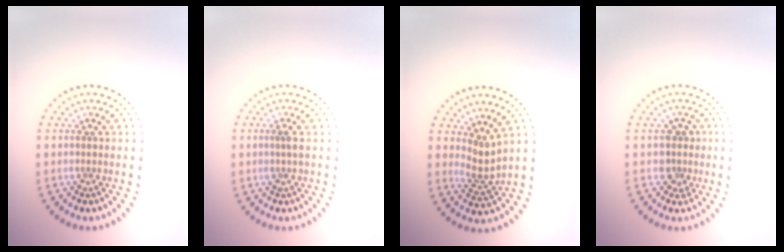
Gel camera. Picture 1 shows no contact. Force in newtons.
{"total": 1.1, "press": 0.8, "slide": 0.7}
{"total": 2.3, "press": 1.6, "slide": 1.7}
{"total": 2.0, "press": 1.7, "slide": 1.0}